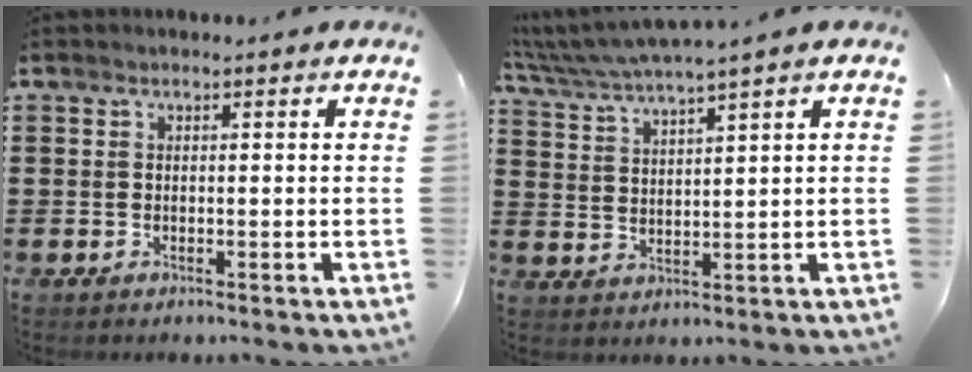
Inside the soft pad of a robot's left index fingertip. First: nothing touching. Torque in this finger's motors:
{"motor_torque": [1.08, -1.06, 0.44, 0.21]}